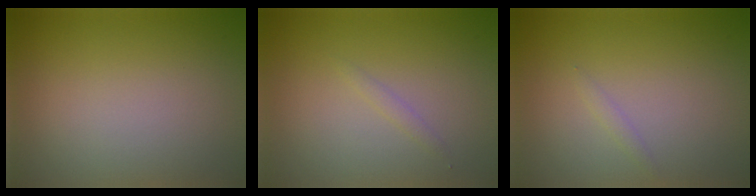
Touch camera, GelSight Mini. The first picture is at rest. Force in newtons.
{"total": 0.7, "press": 0.7, "slide": 0.1}
{"total": 0.6, "press": 0.6, "slide": 0.0}